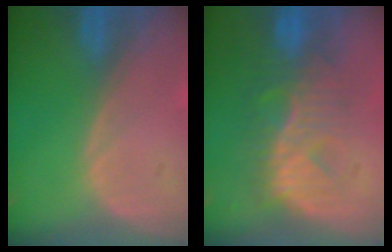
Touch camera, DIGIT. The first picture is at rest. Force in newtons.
{"total": 8.7, "press": 8.5, "slide": 1.9}